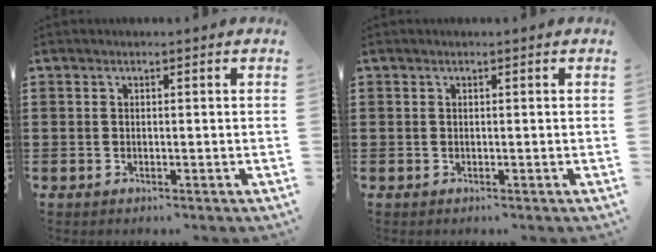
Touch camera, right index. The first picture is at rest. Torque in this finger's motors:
{"motor_torque": [0.00, 0.00, 0.00, 0.00]}